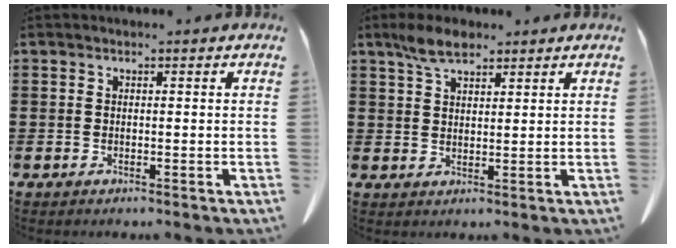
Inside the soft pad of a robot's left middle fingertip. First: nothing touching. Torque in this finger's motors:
{"motor_torque": [0.87, 0.64, -0.03, 0.01]}